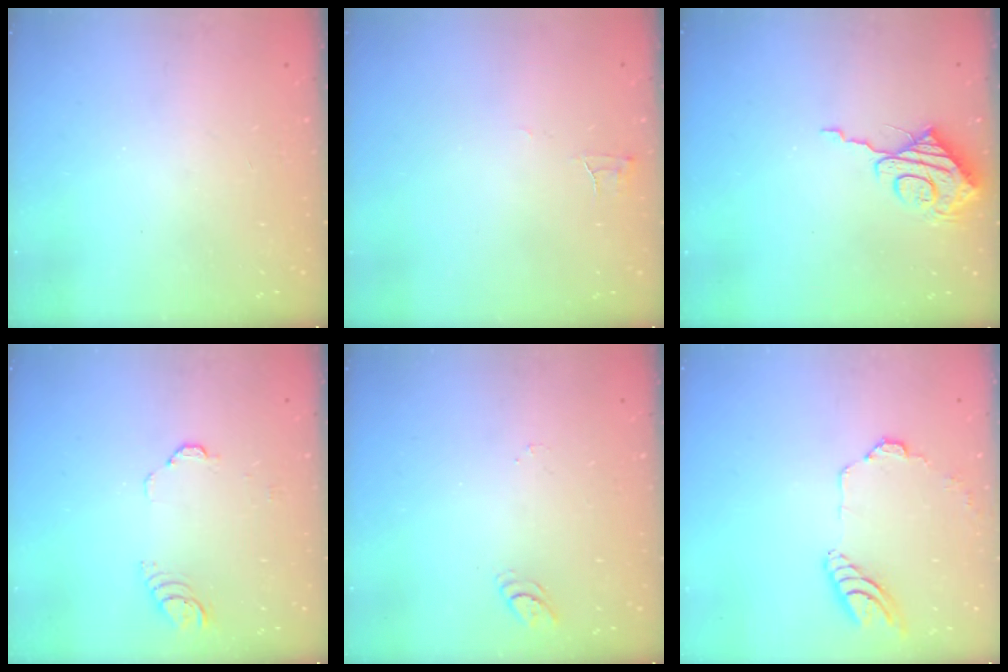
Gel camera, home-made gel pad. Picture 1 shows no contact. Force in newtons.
{"total": 3.3, "press": 3.3, "slide": 0.2}
{"total": 9.7, "press": 9.6, "slide": 0.8}
{"total": 3.0, "press": 3.0, "slide": 0.3}
{"total": 4.9, "press": 4.9, "slide": 0.5}
{"total": 11.5, "press": 11.4, "slide": 1.6}